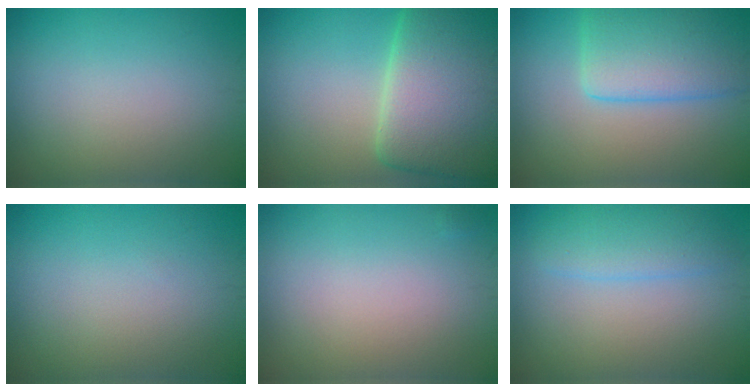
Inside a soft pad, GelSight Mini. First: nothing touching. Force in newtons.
{"total": 11.5, "press": 11.5, "slide": 0.4}
{"total": 6.4, "press": 6.4, "slide": 0.3}
{"total": 0.0}
{"total": 0.0}
{"total": 2.9, "press": 2.9, "slide": 0.2}